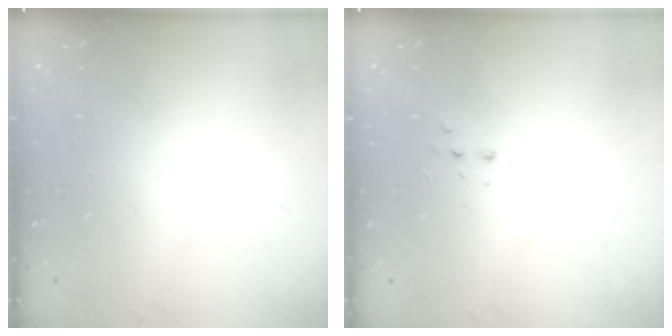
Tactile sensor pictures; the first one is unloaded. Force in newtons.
{"total": 2.7, "press": 2.7, "slide": 0.5}